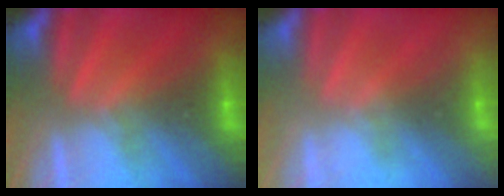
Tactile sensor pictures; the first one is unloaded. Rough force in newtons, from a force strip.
{"total": 2.1}